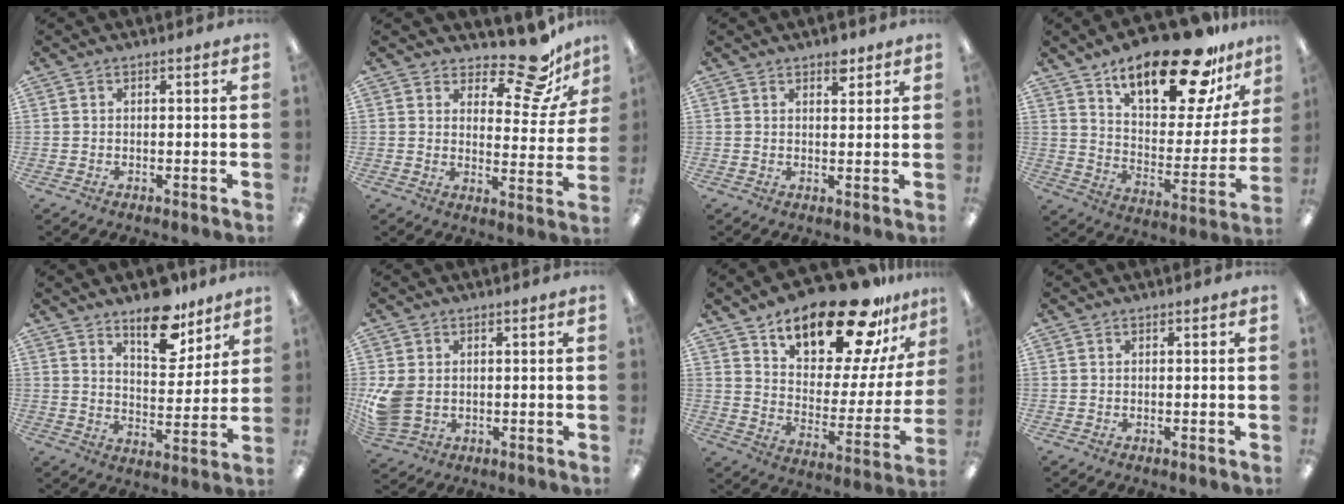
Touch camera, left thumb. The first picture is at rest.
{"total": 12.8, "force": [9.8, 4.7, 6.8], "torque": [-0.091, -0.065, 0.170]}
{"total": 3.9, "force": [2.7, 1.9, 2.1], "torque": [-0.006, -0.018, 0.040]}
{"total": 24.4, "force": [17.7, 8.4, 14.6], "torque": [-0.212, -0.112, 0.291]}
{"total": 13.2, "force": [9.7, 5.9, 6.7], "torque": [-0.080, -0.061, 0.169]}
{"total": 7.7, "force": [0.0, 6.1, 4.6], "torque": [-0.106, 0.004, 0.003]}
{"total": 22.8, "force": [17.2, 7.9, 12.6], "torque": [-0.186, -0.121, 0.286]}
{"total": 0.0}